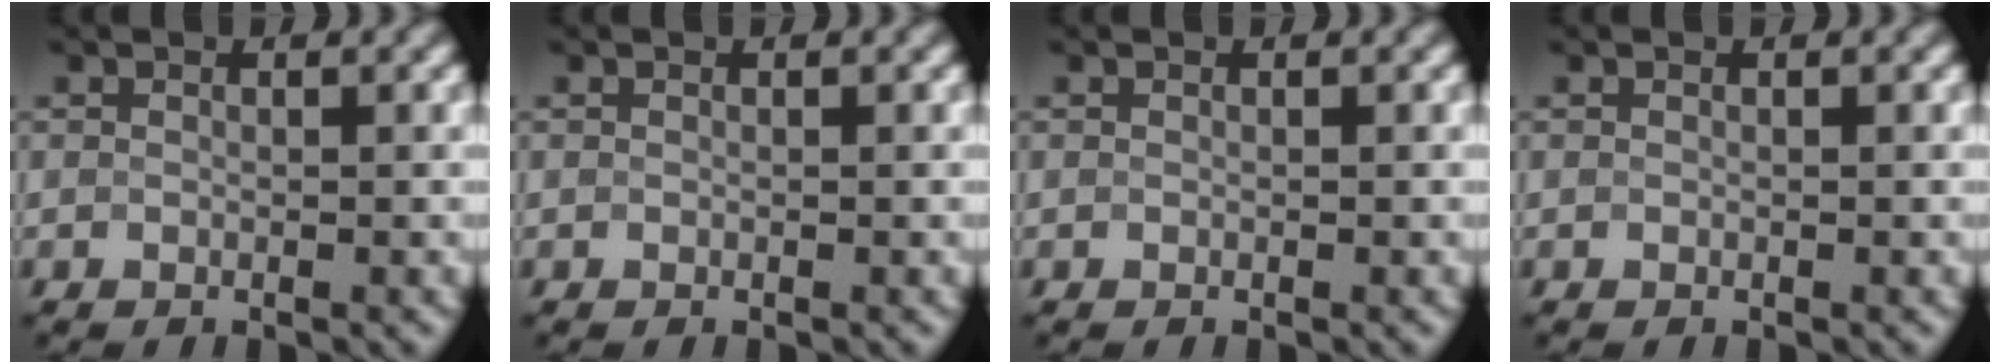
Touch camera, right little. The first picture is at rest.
{"total": 0.0}
{"total": 0.0}
{"total": 0.0}